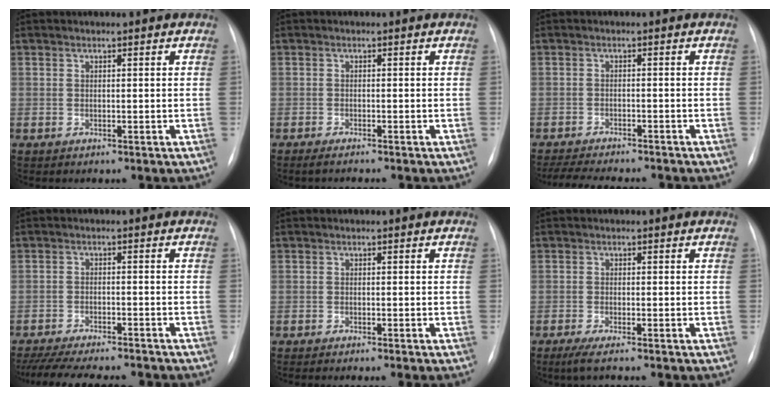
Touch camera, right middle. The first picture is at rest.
{"total": 1.8, "force": [-1.6, -0.2, 0.7], "torque": [-0.010, -0.002, -0.022]}
{"total": 11.7, "force": [-10.5, 2.0, 4.8], "torque": [-0.077, -0.009, -0.145]}
{"total": 16.2, "force": [-14.4, 2.9, 6.9], "torque": [-0.145, -0.021, -0.201]}
{"total": 3.7, "force": [-3.1, -0.5, 2.0], "torque": [-0.012, 0.000, -0.040]}
{"total": 3.1, "force": [-2.4, -0.3, 1.9], "torque": [-0.040, -0.008, -0.045]}